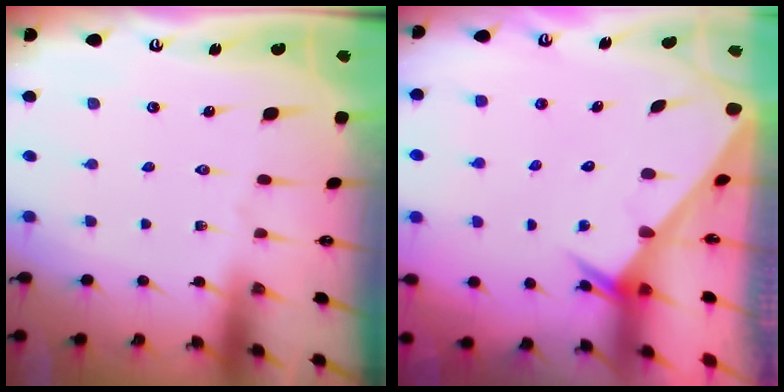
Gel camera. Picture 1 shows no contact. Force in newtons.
{"total": 2.6, "press": 2.6, "slide": 0.1}